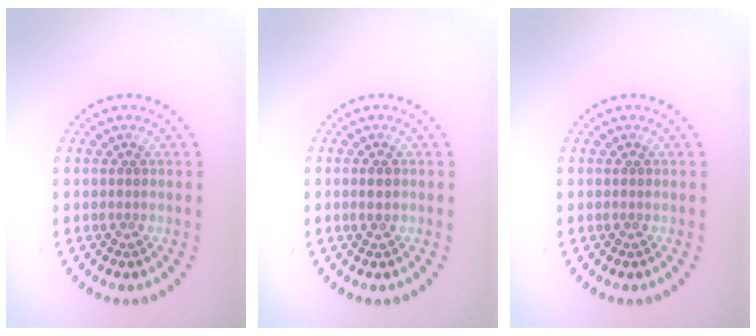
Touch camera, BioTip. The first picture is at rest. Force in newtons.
{"total": 1.5, "press": 1.4, "slide": 0.1}
{"total": 0.0}